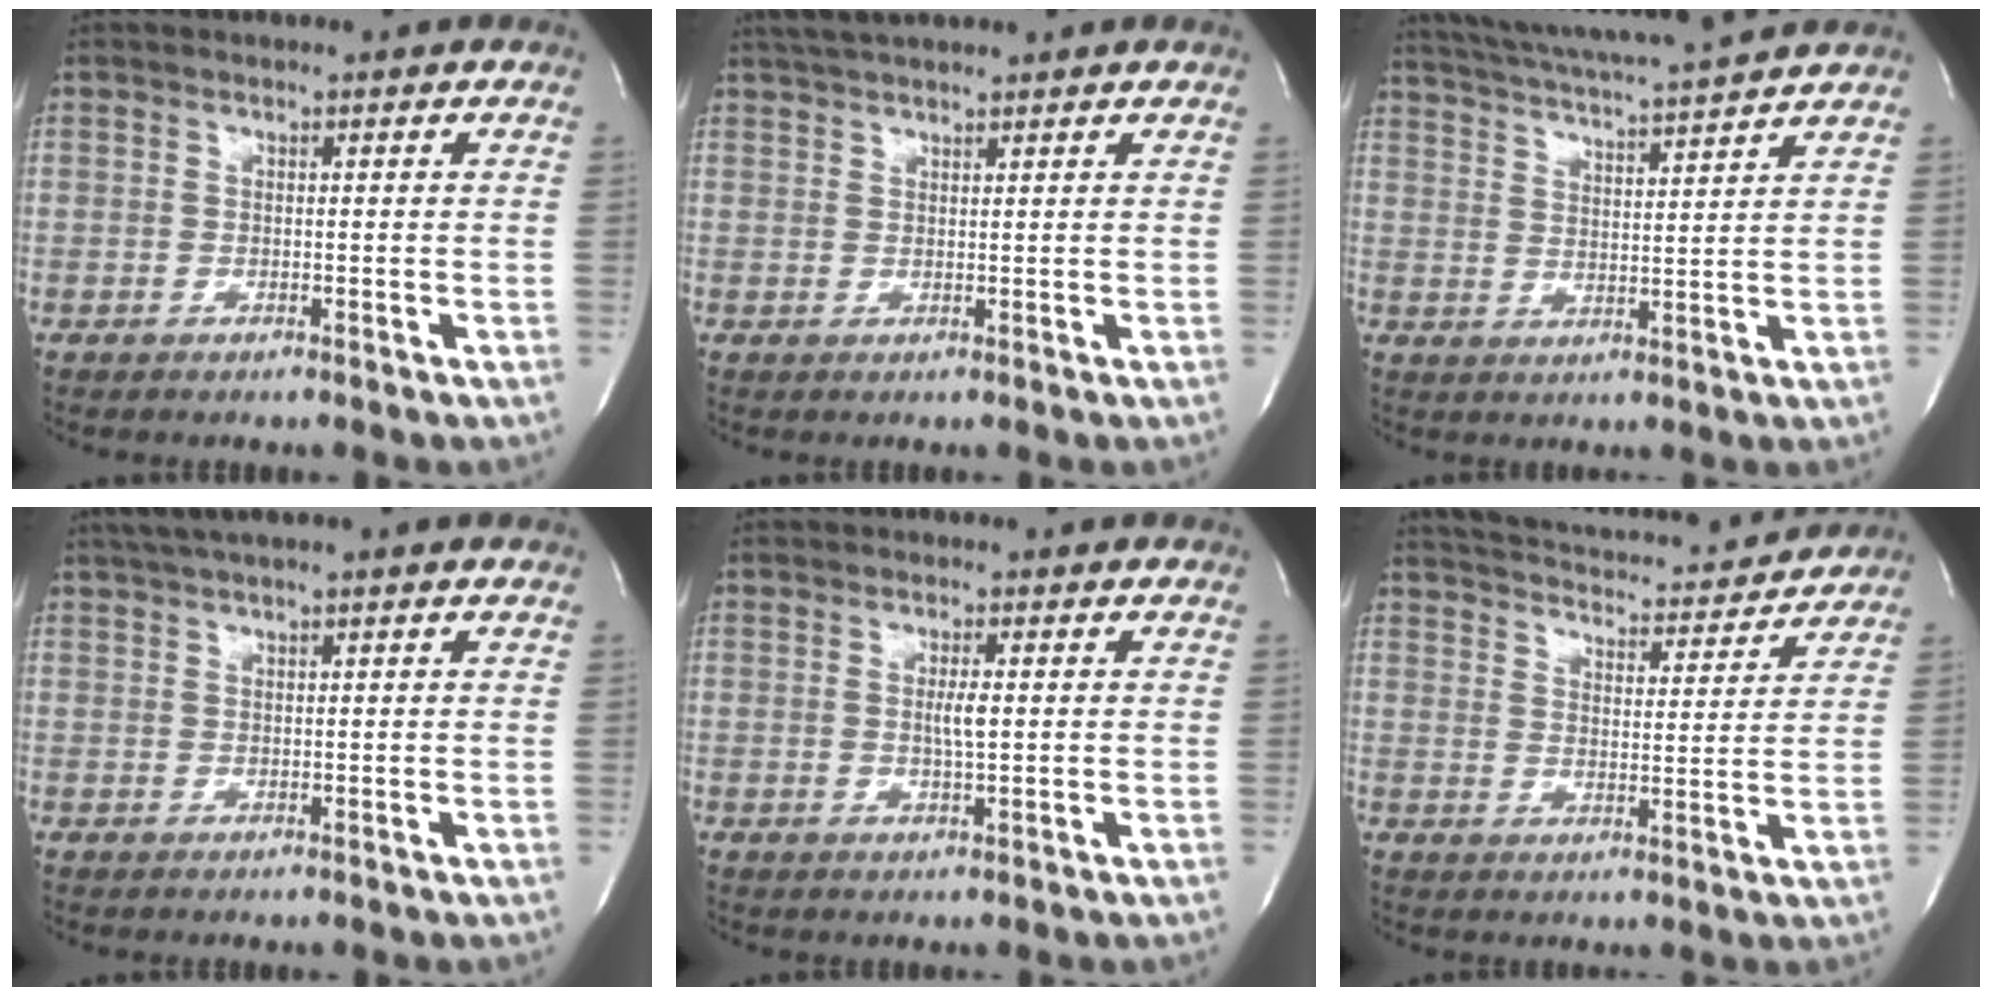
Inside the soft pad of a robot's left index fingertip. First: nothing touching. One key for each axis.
{"total": 4.8, "fx": 4.2, "fy": 0.3, "fz": 2.3, "tx": -0.039, "ty": 0.023, "tz": 0.072}
{"total": 13.4, "fx": 12.2, "fy": -0.9, "fz": 5.4, "tx": -0.105, "ty": -0.005, "tz": 0.182}
{"total": 4.2, "fx": 3.2, "fy": -0.2, "fz": 2.8, "tx": -0.049, "ty": 0.021, "tz": 0.056}
{"total": 2.3, "fx": -0.2, "fy": 0.2, "fz": 2.3, "tx": -0.042, "ty": -0.011, "tz": -0.004}
{"total": 15.5, "fx": 14.6, "fy": 2.6, "fz": 4.3, "tx": -0.069, "ty": -0.001, "tz": 0.197}